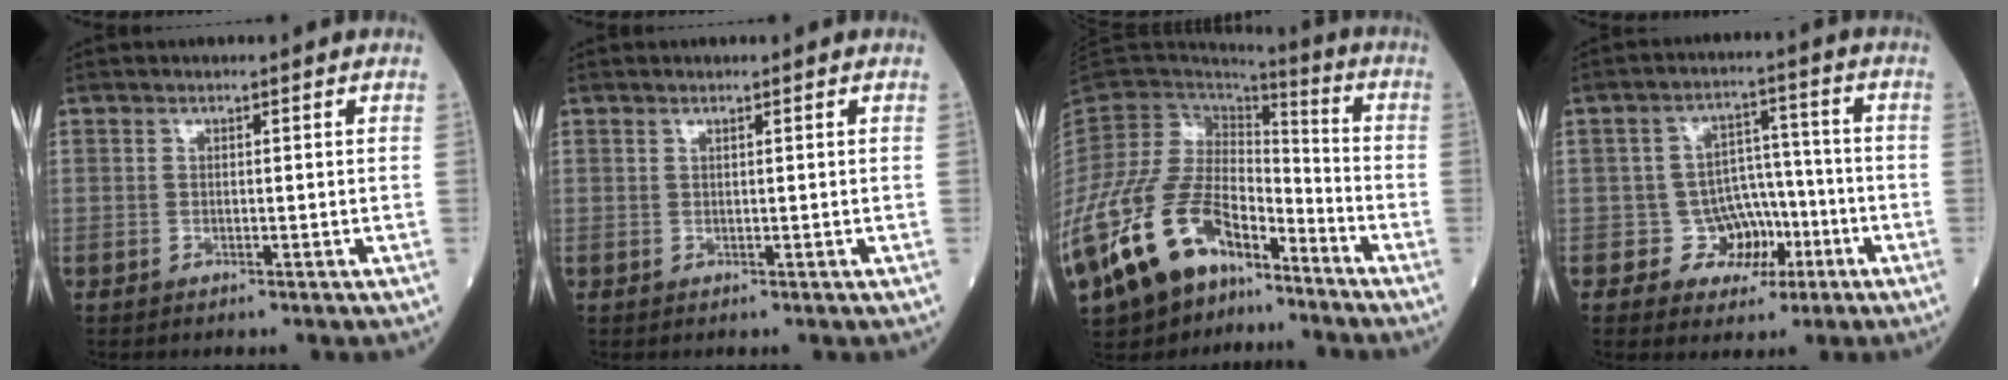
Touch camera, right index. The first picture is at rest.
{"total": 0.0}
{"total": 23.4, "force": [-14.2, 11.4, 14.7], "torque": [-0.345, 0.001, -0.254]}
{"total": 6.7, "force": [-2.5, 6.0, 1.4], "torque": [0.001, 0.023, -0.033]}